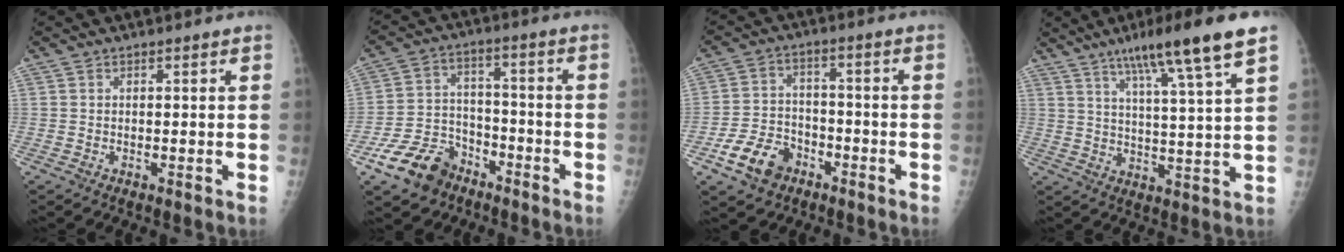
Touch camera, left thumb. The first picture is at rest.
{"total": 11.3, "force": [-7.4, 7.4, 4.1], "torque": [-0.058, 0.051, -0.133]}
{"total": 9.1, "force": [-5.0, 6.4, 4.1], "torque": [-0.060, 0.028, -0.088]}
{"total": 14.0, "force": [8.5, 0.5, 11.2], "torque": [-0.182, -0.028, 0.133]}